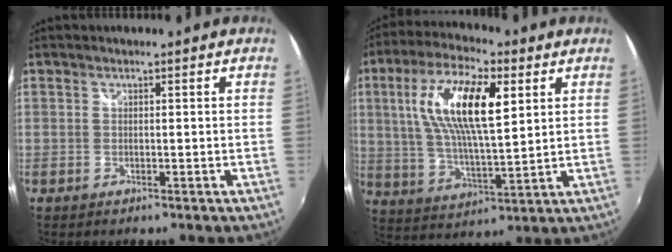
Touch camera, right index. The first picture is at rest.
{"total": 16.3, "force": [5.1, 5.5, 14.4], "torque": [-0.271, 0.012, 0.093]}